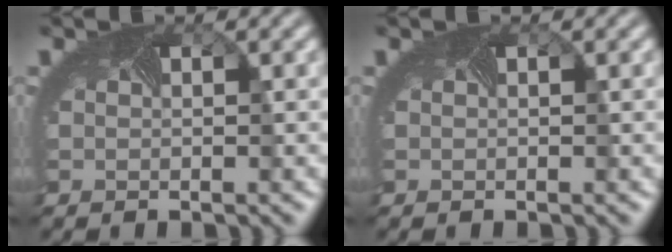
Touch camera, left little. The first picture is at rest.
{"total": 0.0}